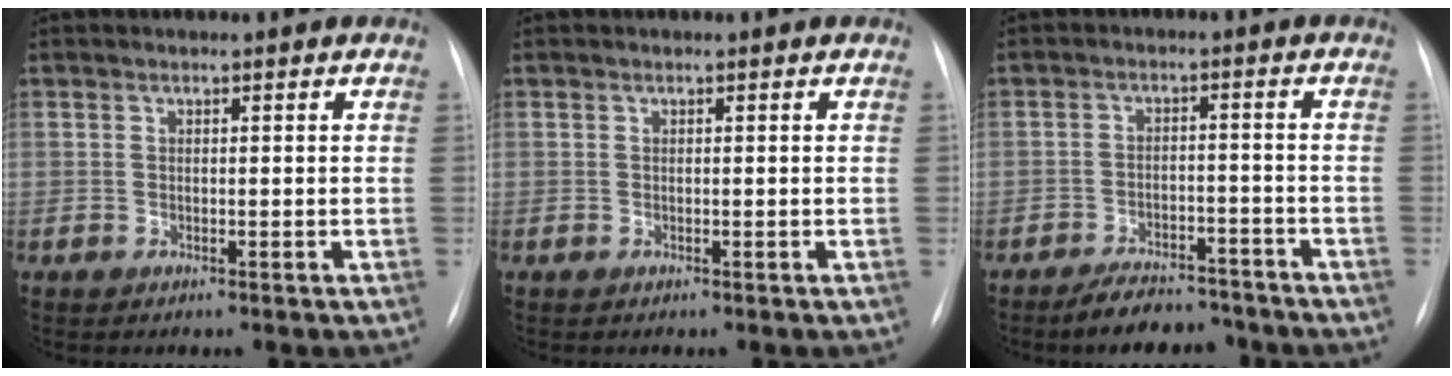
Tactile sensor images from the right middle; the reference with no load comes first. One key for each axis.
{"total": 0.0}
{"total": 7.8, "fx": -6.8, "fy": 3.0, "fz": 2.5, "tx": -0.035, "ty": 0.000, "tz": -0.104}